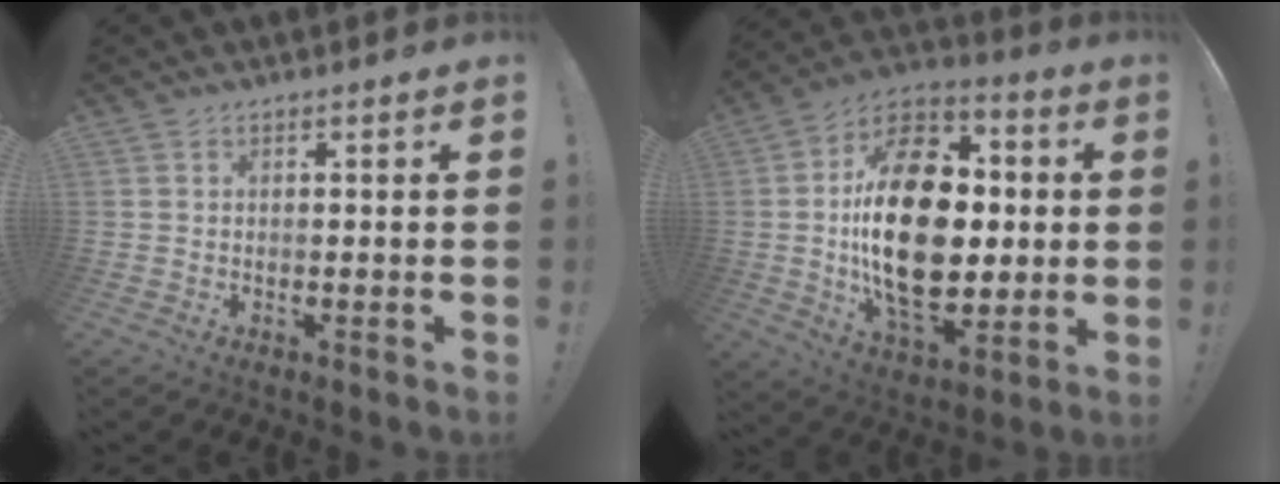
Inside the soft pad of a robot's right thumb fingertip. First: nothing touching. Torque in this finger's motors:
{"motor_torque": [0.26, 1.43, 2.77, 0.00, 0.78]}